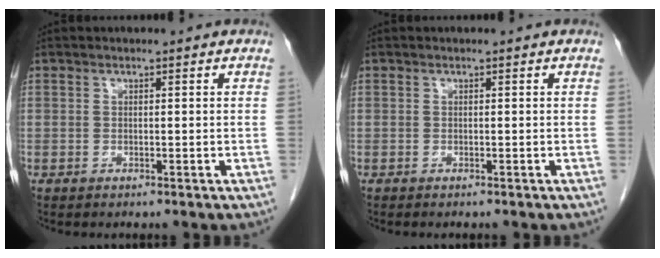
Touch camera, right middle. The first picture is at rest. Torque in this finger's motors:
{"motor_torque": [-0.17, -0.26, -0.04, -0.01]}